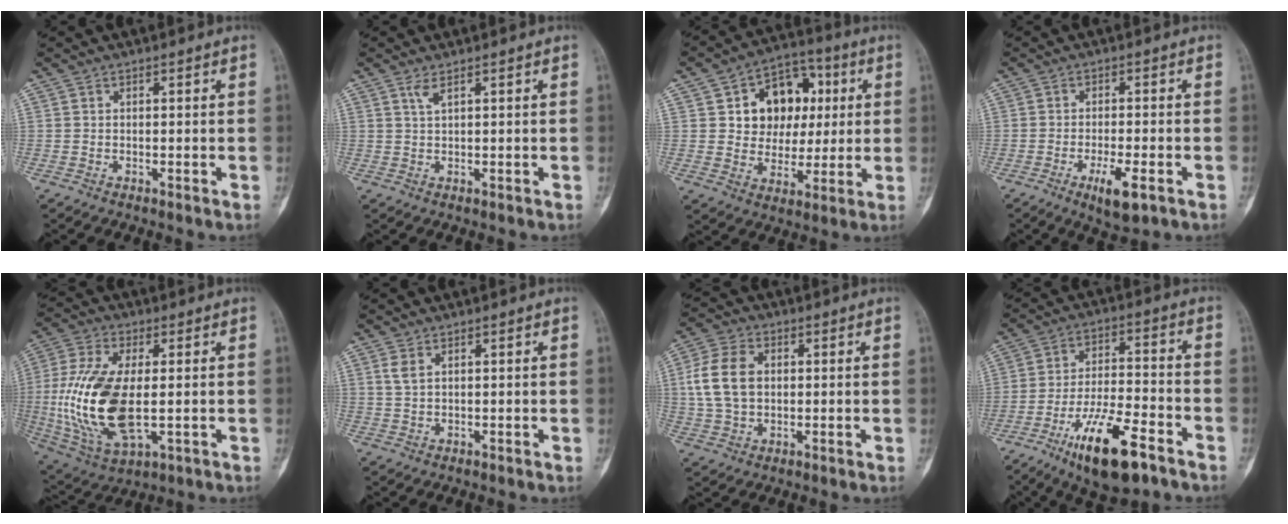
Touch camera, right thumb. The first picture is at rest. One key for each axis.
{"total": 1.6, "fx": 0.9, "fy": 0.2, "fz": 1.3, "tx": -0.032, "ty": -0.003, "tz": 0.023}
{"total": 14.5, "fx": 3.3, "fy": 11.2, "fz": 8.5, "tx": -0.073, "ty": 0.008, "tz": 0.055}
{"total": 6.2, "fx": -2.9, "fy": 1.8, "fz": 5.2, "tx": -0.091, "ty": -0.003, "tz": -0.042}
{"total": 19.2, "fx": -1.0, "fy": 9.1, "fz": 16.8, "tx": -0.363, "ty": -0.009, "tz": -0.007}
{"total": 1.7, "fx": 0.9, "fy": 0.8, "fz": 1.3, "tx": -0.029, "ty": 0.006, "tz": 0.025}
{"total": 8.1, "fx": 1.0, "fy": 5.7, "fz": 5.7, "tx": -0.112, "ty": 0.010, "tz": 0.021}
{"total": 15.7, "fx": -9.1, "fy": 5.2, "fz": 11.7, "tx": -0.199, "ty": 0.048, "tz": -0.151}